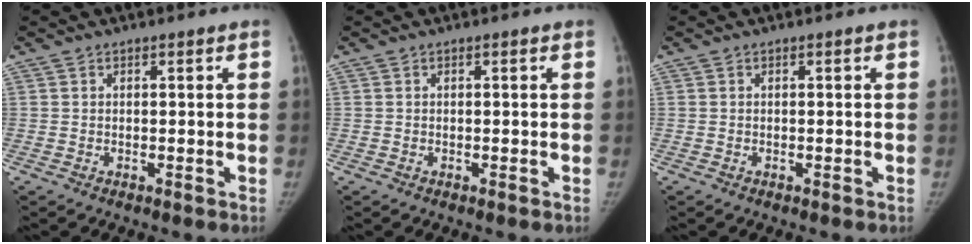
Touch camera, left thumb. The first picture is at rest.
{"total": 0.0}
{"total": 0.0}